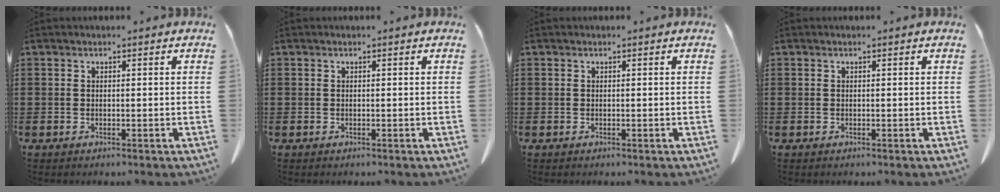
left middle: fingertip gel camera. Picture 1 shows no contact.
{"total": 0.0}
{"total": 0.0}
{"total": 0.0}